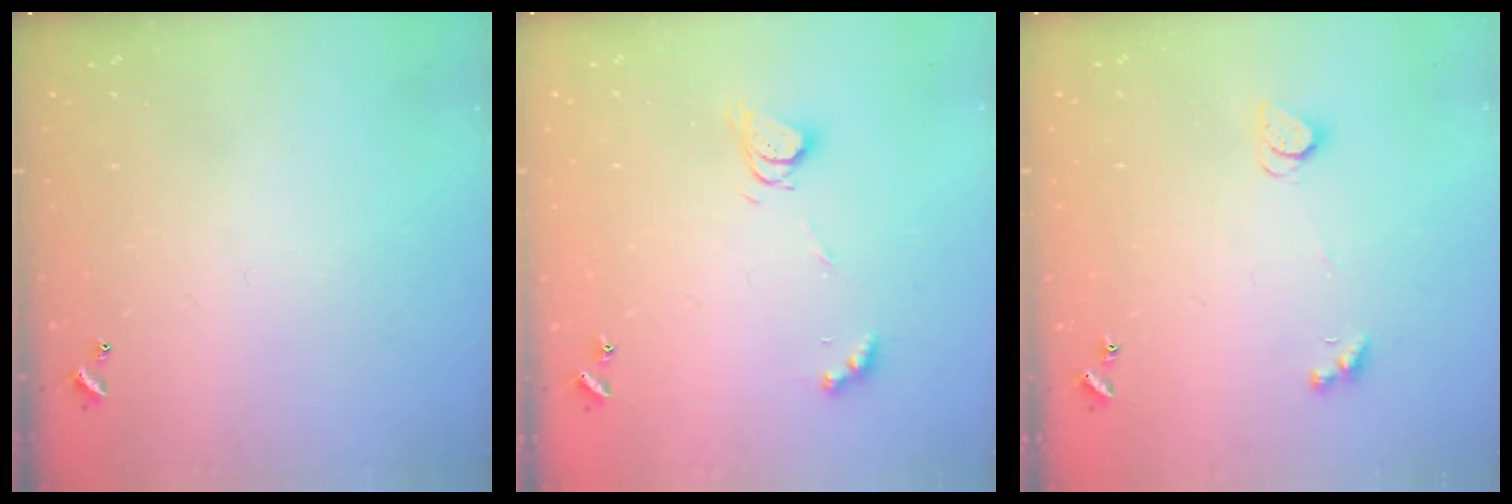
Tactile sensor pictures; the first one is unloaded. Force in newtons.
{"total": 6.3, "press": 6.3, "slide": 0.3}
{"total": 2.1, "press": 2.1, "slide": 0.4}